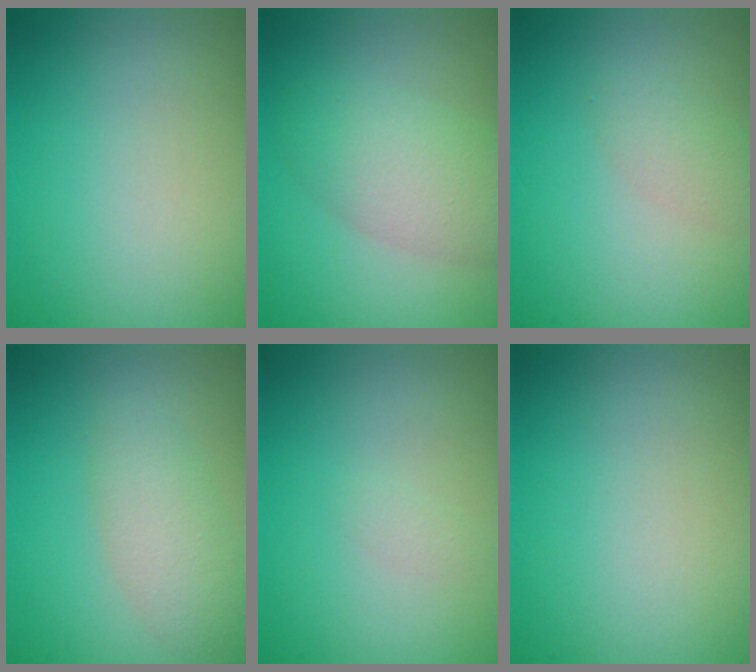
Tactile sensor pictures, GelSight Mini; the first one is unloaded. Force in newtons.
{"total": 4.8, "press": 4.7, "slide": 0.2}
{"total": 1.5, "press": 1.5, "slide": 0.1}
{"total": 3.2, "press": 3.2, "slide": 0.3}
{"total": 0.6, "press": 0.6, "slide": 0.1}
{"total": 0.0}